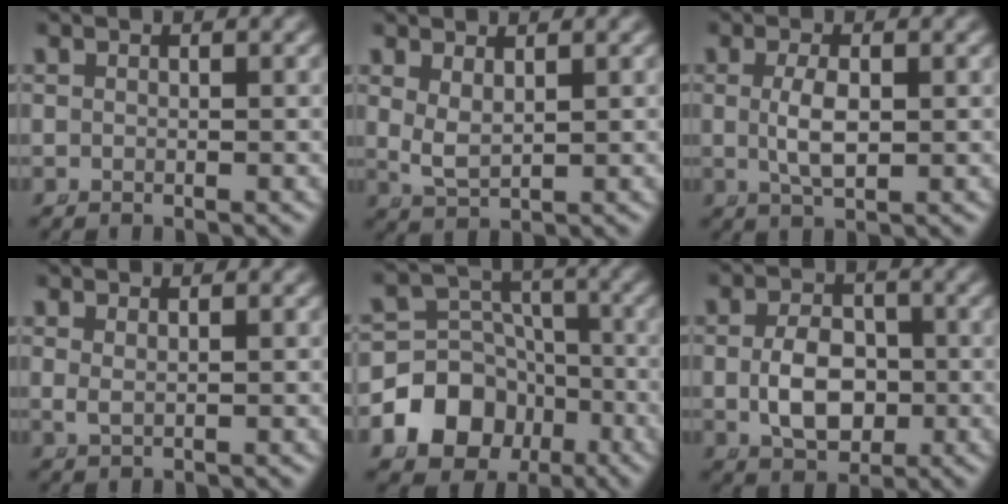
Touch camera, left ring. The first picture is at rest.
{"total": 2.4, "force": [1.1, 1.2, 1.7], "torque": [-0.048, -0.016, 0.032]}
{"total": 2.8, "force": [-0.1, 0.7, 2.7], "torque": [-0.061, -0.011, 0.009]}
{"total": 0.9, "force": [0.6, -0.1, 0.6], "torque": [-0.018, -0.011, 0.022]}
{"total": 13.2, "force": [-5.3, 11.2, 4.4], "torque": [-0.068, -0.050, -0.084]}
{"total": 4.8, "force": [-0.7, 3.3, 3.4], "torque": [-0.055, -0.019, -0.001]}